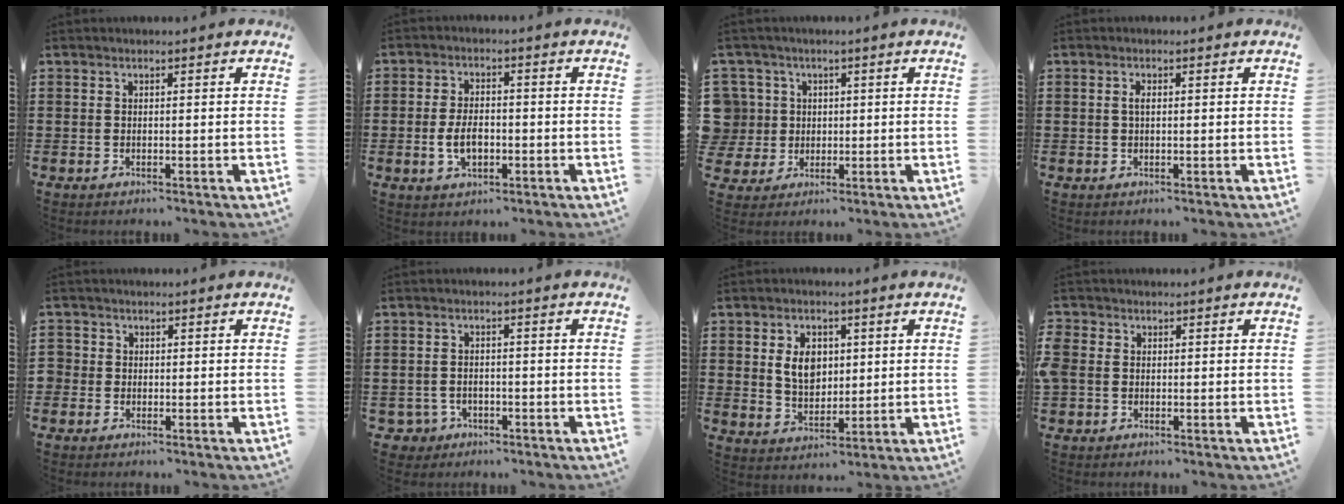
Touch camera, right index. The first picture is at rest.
{"total": 4.7, "force": [-1.1, 2.7, 3.7], "torque": [-0.075, 0.005, -0.021]}
{"total": 6.2, "force": [0.7, 6.0, 1.0], "torque": [-0.064, 0.013, 0.012]}
{"total": 1.2, "force": [0.1, 0.4, 1.1], "torque": [-0.022, 0.004, 0.000]}
{"total": 1.3, "force": [-0.4, 1.2, 0.1], "torque": [-0.007, 0.005, -0.010]}
{"total": 2.3, "force": [-1.8, 1.4, 0.3], "torque": [-0.020, -0.001, -0.040]}
{"total": 5.8, "force": [1.2, 4.2, 3.9], "torque": [-0.074, 0.009, 0.017]}
{"total": 1.7, "force": [-0.3, 1.5, 0.7], "torque": [-0.026, 0.004, -0.011]}